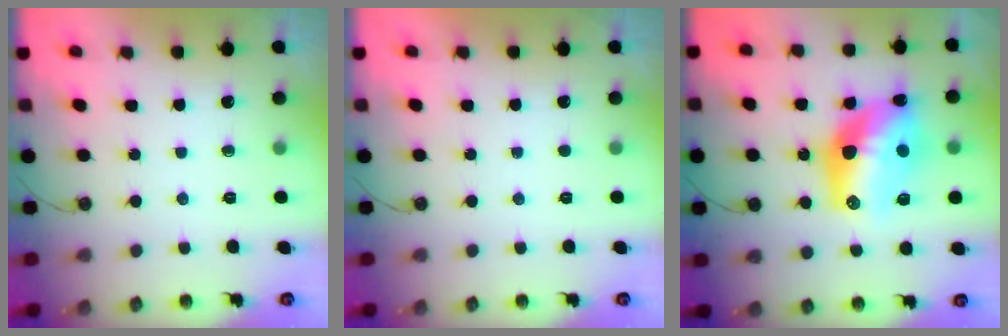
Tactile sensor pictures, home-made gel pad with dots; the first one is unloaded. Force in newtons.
{"total": 0.0}
{"total": 17.4, "press": 16.9, "slide": 4.1}